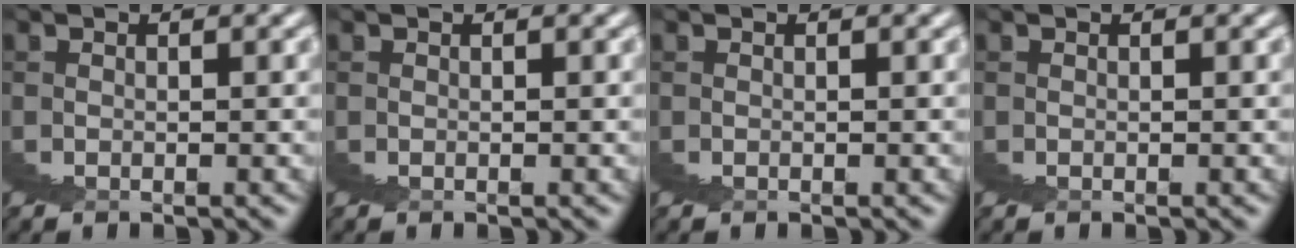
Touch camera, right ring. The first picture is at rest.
{"total": 0.0}
{"total": 0.0}
{"total": 0.0}